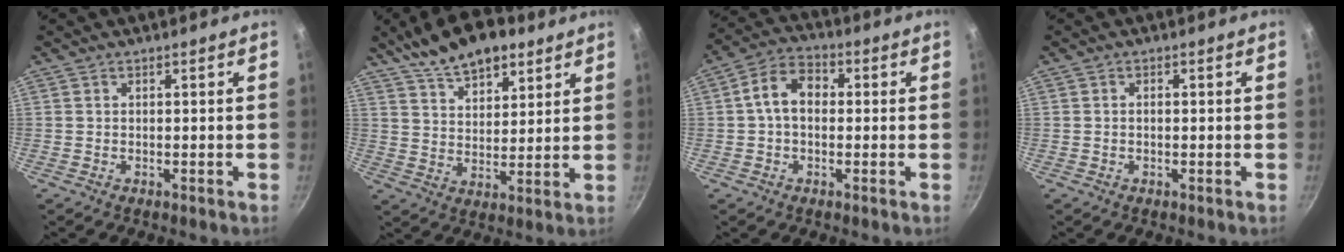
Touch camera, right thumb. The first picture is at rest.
{"total": 14.3, "force": [9.7, 6.6, 8.1], "torque": [-0.103, -0.024, 0.162]}
{"total": 7.8, "force": [0.5, 5.5, 5.5], "torque": [-0.076, 0.025, -0.008]}
{"total": 0.9, "force": [-0.1, 0.5, 0.7], "torque": [-0.011, 0.004, -0.003]}